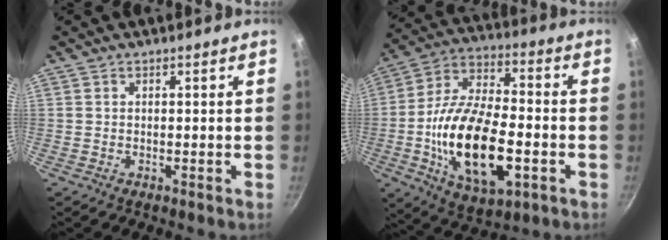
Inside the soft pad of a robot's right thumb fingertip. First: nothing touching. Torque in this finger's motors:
{"motor_torque": [-0.37, 1.75, 2.06, -0.70, 0.74]}